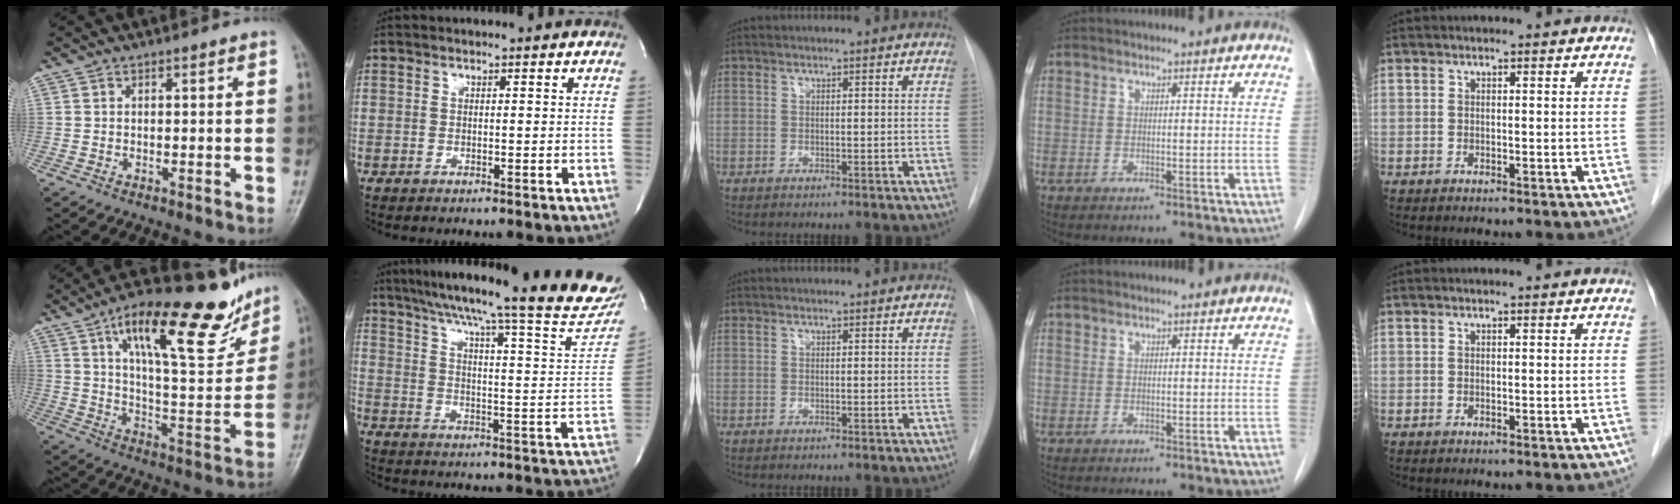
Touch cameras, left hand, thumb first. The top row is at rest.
{"thumb": {"total": 23.6, "force": [14.2, 7.5, 17.2], "torque": [-0.219, -0.052, 0.226]}, "index": {"total": 29.6, "force": [25.2, 2.1, 15.5], "torque": [-0.236, -0.046, 0.317]}}